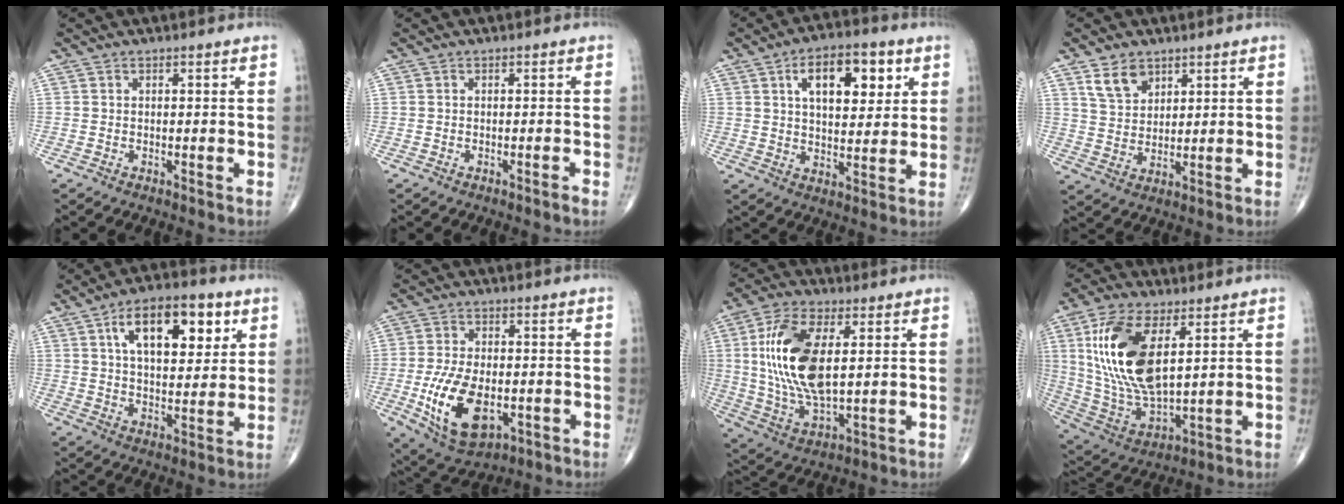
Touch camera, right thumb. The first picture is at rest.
{"total": 0.6, "force": [-0.5, -0.1, 0.4], "torque": [-0.008, -0.001, -0.007]}
{"total": 13.2, "force": [5.0, 6.8, 10.2], "torque": [-0.122, -0.010, 0.078]}
{"total": 6.2, "force": [3.8, 4.0, 2.9], "torque": [-0.036, -0.024, 0.079]}
{"total": 16.0, "force": [6.4, 7.9, 12.4], "torque": [-0.160, -0.012, 0.100]}
{"total": 14.3, "force": [-3.6, 7.9, 11.4], "torque": [-0.199, -0.003, -0.048]}
{"total": 17.4, "force": [3.0, 8.2, 15.0], "torque": [-0.298, -0.011, 0.062]}
{"total": 19.5, "force": [5.5, 9.3, 16.2], "torque": [-0.323, -0.024, 0.112]}